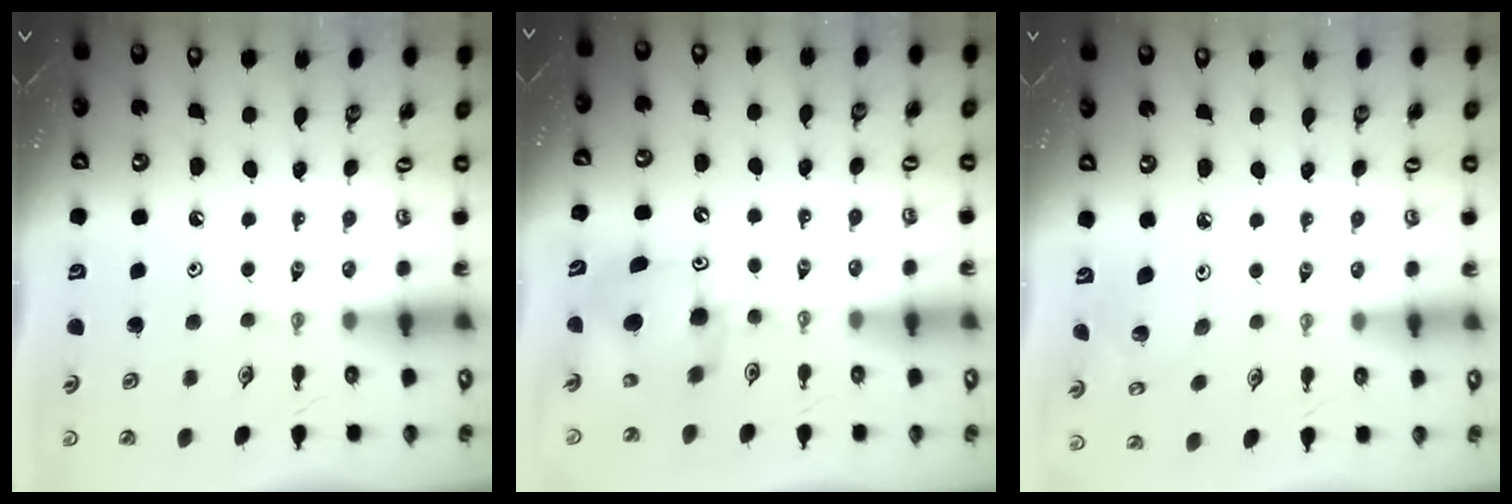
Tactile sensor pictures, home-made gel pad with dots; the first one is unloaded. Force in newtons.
{"total": 7.4, "press": 7.4, "slide": 0.2}
{"total": 4.0, "press": 4.0, "slide": 0.4}